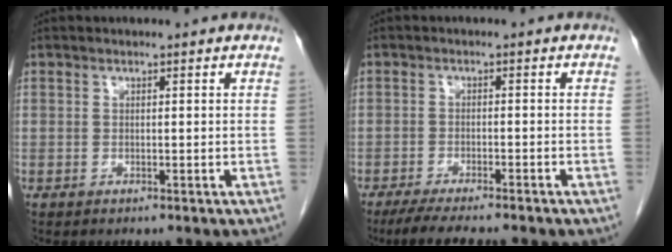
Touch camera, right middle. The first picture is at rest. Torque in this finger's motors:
{"motor_torque": [1.11, -1.03, 0.13, 0.05]}